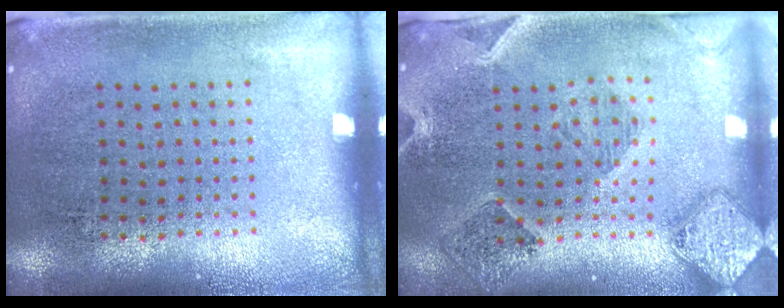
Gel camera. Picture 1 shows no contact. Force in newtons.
{"total": 1.6, "press": 1.5, "slide": 0.4}